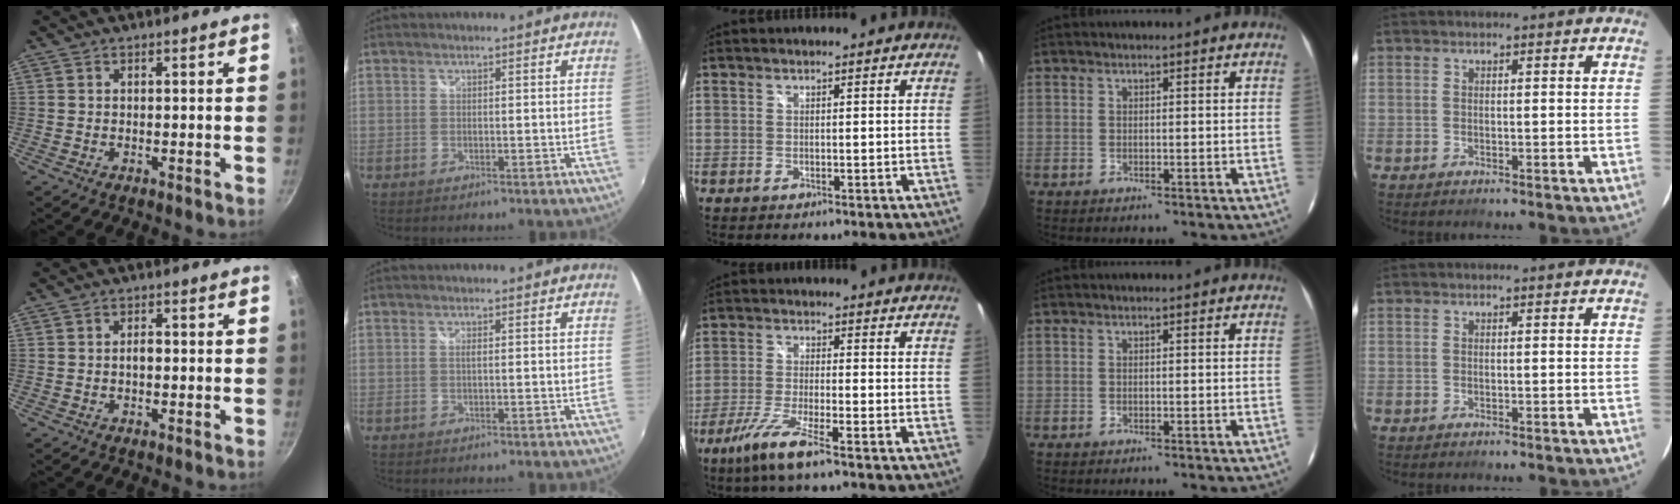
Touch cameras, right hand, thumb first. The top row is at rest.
{"thumb": {"total": 1.0, "force": [-0.1, 0.6, 0.8], "torque": [-0.011, 0.005, -0.001]}, "middle": {"total": 6.3, "force": [-4.1, 0.1, 4.8], "torque": [-0.109, -0.012, -0.078]}}